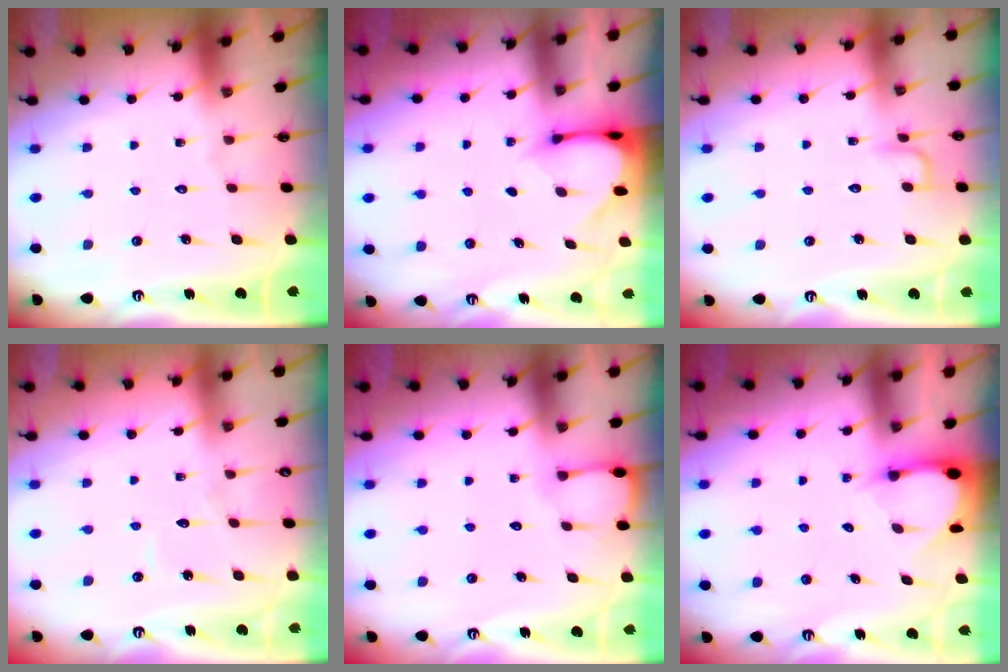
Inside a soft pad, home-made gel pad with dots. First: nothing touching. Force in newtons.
{"total": 3.0, "press": 3.0, "slide": 0.3}
{"total": 4.2, "press": 4.1, "slide": 0.6}
{"total": 3.0, "press": 3.0, "slide": 0.3}
{"total": 2.4, "press": 2.4, "slide": 0.3}
{"total": 2.8, "press": 2.8, "slide": 0.2}